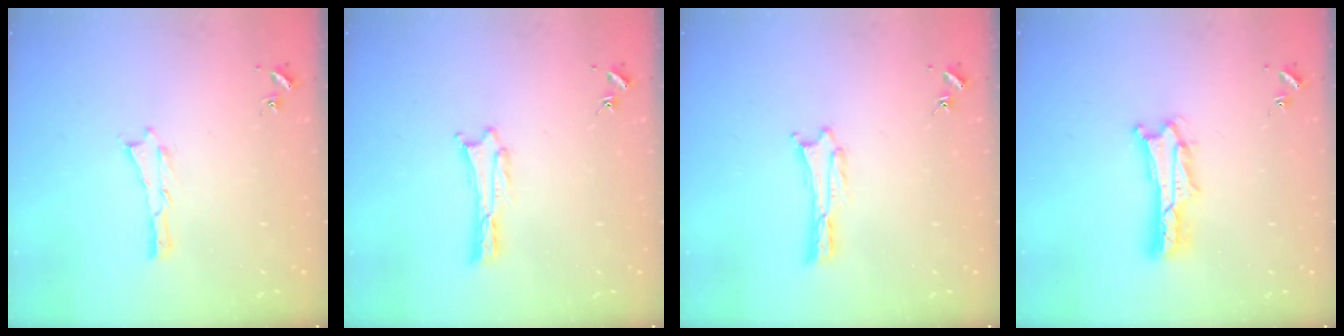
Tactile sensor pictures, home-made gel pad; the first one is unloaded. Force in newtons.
{"total": 0.0}
{"total": 0.0}
{"total": 2.1, "press": 2.1, "slide": 0.3}